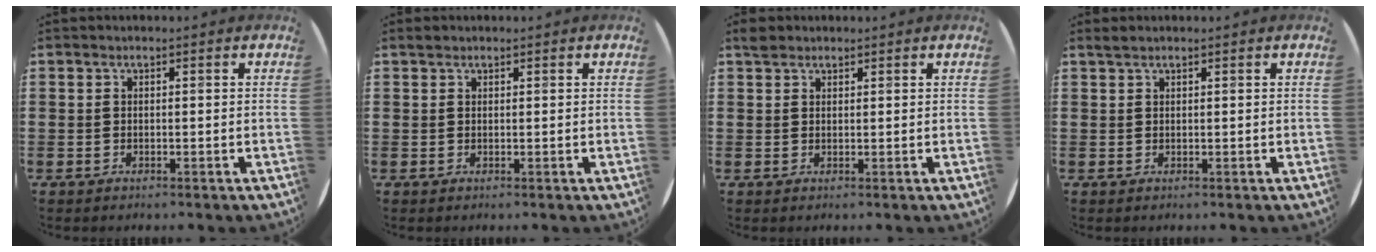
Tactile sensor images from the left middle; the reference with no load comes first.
{"total": 0.6, "force": [0.5, 0.2, 0.0], "torque": [0.008, 0.000, 0.008]}
{"total": 1.4, "force": [1.3, 0.6, 0.2], "torque": [0.001, 0.001, 0.022]}
{"total": 0.7, "force": [0.7, 0.1, 0.1], "torque": [-0.003, 0.001, 0.013]}